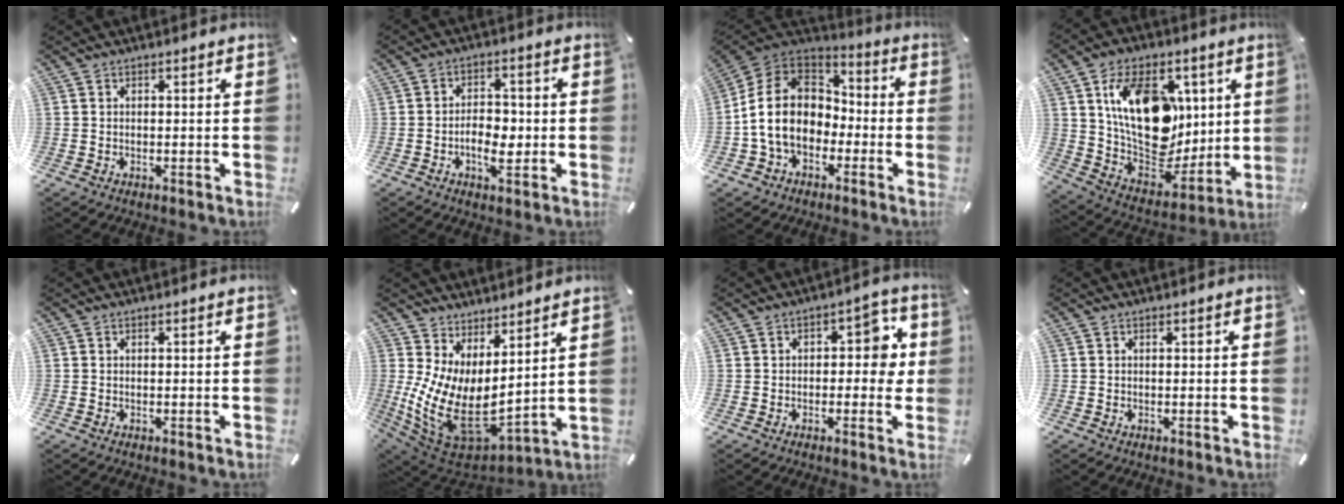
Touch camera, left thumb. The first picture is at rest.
{"total": 6.6, "force": [-1.7, 4.1, 4.9], "torque": [-0.082, 0.008, -0.031]}
{"total": 14.3, "force": [-3.3, 11.5, 7.9], "torque": [-0.176, 0.027, -0.062]}
{"total": 20.9, "force": [5.9, 14.0, 14.4], "torque": [-0.245, -0.029, 0.108]}
{"total": 0.0}
{"total": 13.5, "force": [0.4, 7.9, 11.0], "torque": [-0.230, -0.050, 0.019]}
{"total": 7.6, "force": [0.5, 4.7, 6.0], "torque": [-0.067, 0.002, -0.001]}
{"total": 0.0}